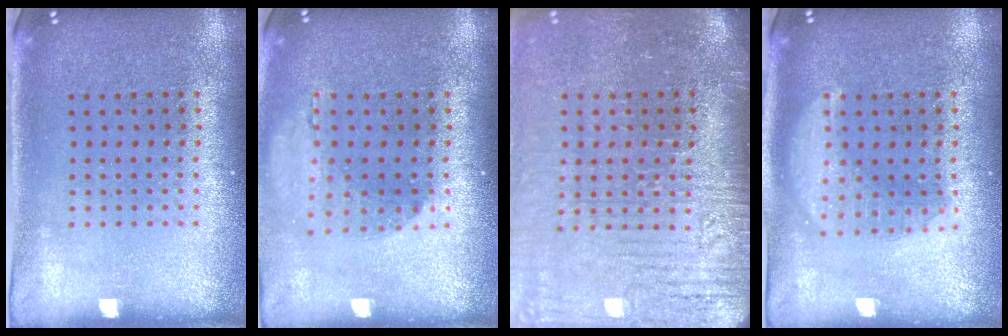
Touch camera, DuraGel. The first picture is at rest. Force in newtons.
{"total": 1.2, "press": 1.2, "slide": 0.0}
{"total": 4.5, "press": 3.8, "slide": 2.3}
{"total": 3.0, "press": 3.0, "slide": 0.4}